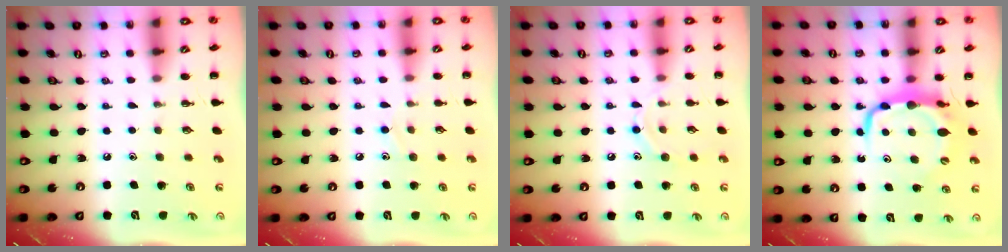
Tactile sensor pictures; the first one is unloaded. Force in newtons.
{"total": 6.9, "press": 6.4, "slide": 2.5}
{"total": 7.8, "press": 7.8, "slide": 1.1}
{"total": 7.8, "press": 7.7, "slide": 1.3}